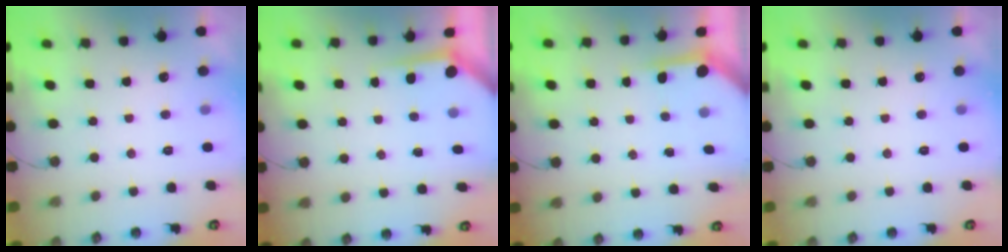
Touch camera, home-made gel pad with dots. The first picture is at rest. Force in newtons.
{"total": 3.7, "press": 3.6, "slide": 0.3}
{"total": 3.6, "press": 3.6, "slide": 0.3}
{"total": 0.0}